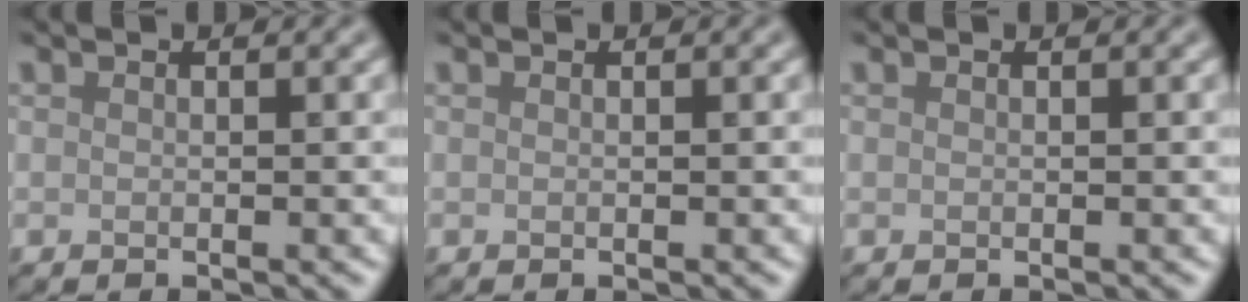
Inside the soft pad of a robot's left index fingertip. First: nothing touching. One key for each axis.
{"total": 0.0}
{"total": 0.0}